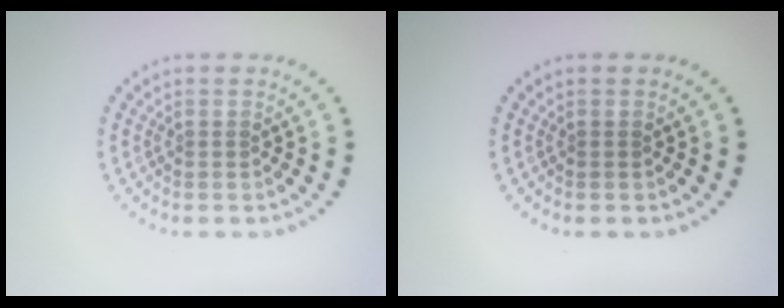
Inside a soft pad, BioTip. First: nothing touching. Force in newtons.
{"total": 0.0}